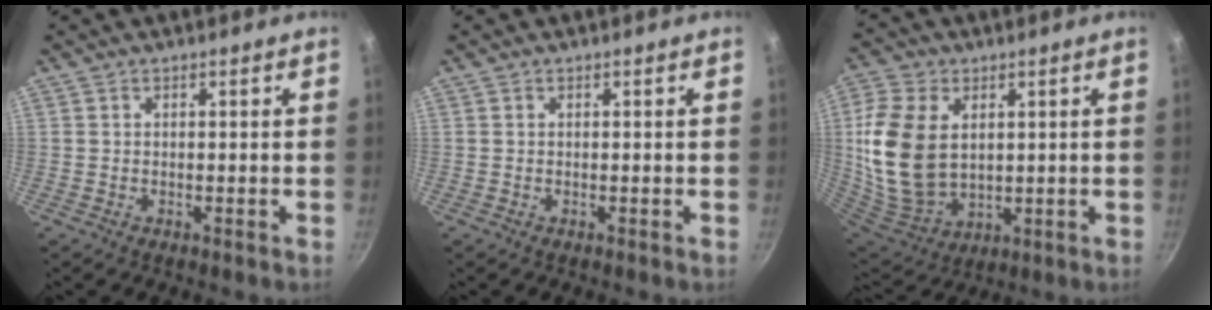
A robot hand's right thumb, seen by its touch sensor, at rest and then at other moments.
{"total": 0.0}
{"total": 17.5, "force": [2.8, 11.9, 12.5], "torque": [-0.244, -0.016, 0.070]}